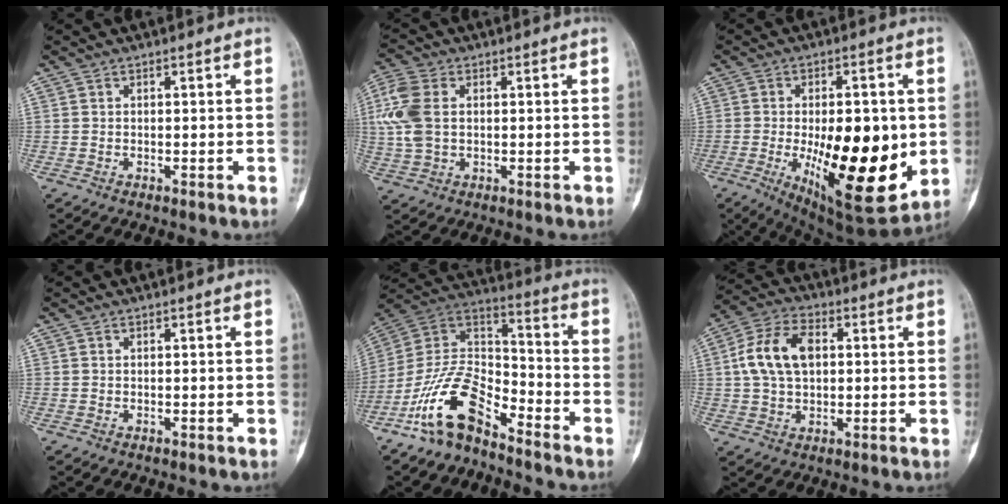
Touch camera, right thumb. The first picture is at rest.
{"total": 9.0, "force": [1.3, 5.9, 6.7], "torque": [-0.175, 0.011, 0.030]}
{"total": 22.6, "force": [-2.8, 9.4, 20.4], "torque": [-0.281, -0.028, -0.016]}
{"total": 0.0}
{"total": 14.6, "force": [-9.9, 6.6, 8.4], "torque": [-0.141, 0.086, -0.199]}
{"total": 11.4, "force": [1.7, 7.2, 8.6], "torque": [-0.161, 0.018, 0.027]}